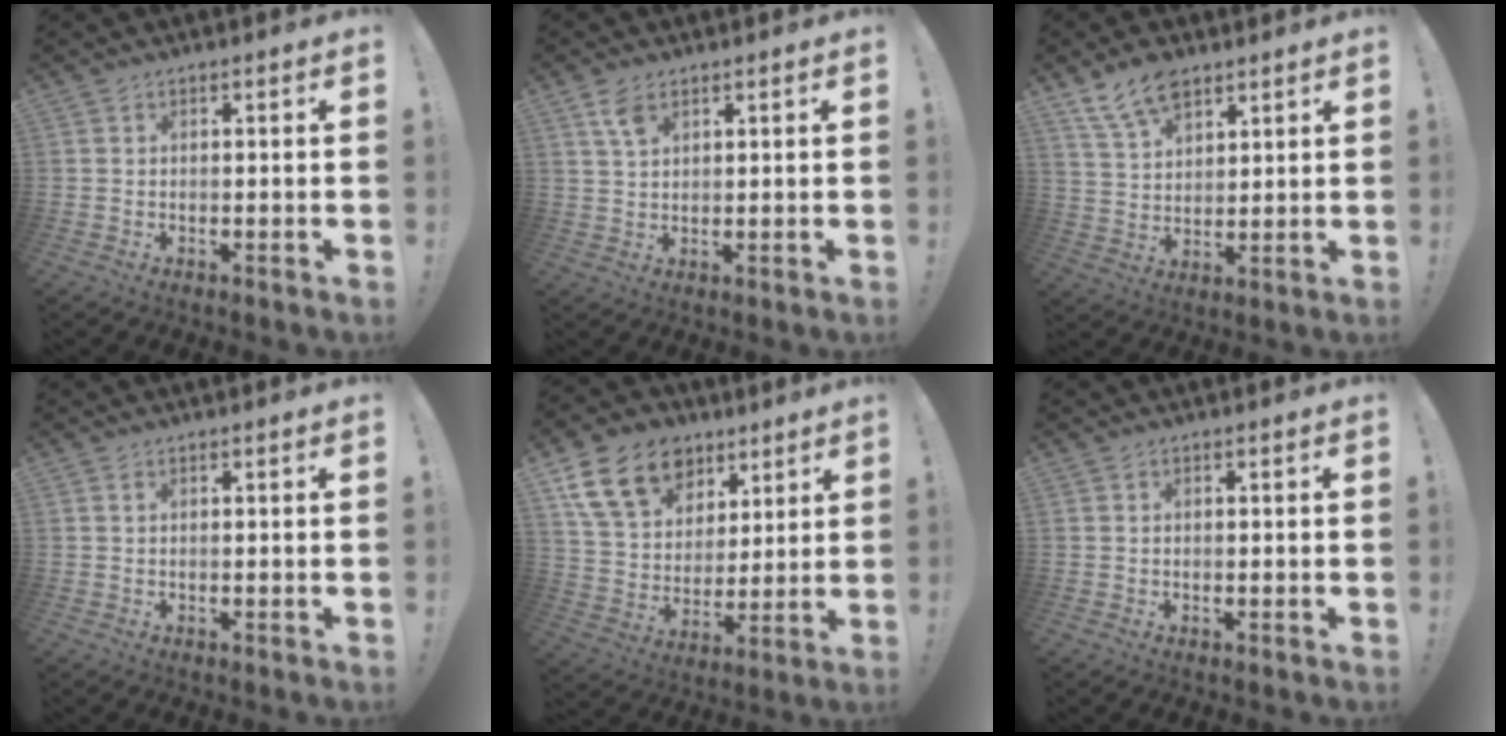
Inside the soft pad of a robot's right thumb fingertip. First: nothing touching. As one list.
[{"total": 4.7, "force": [2.7, 2.3, 3.1], "torque": [-0.057, -0.007, 0.050]}, {"total": 10.1, "force": [7.0, 5.3, 4.9], "torque": [-0.098, -0.029, 0.137]}, {"total": 0.6, "force": [0.2, 0.1, 0.5], "torque": [-0.019, 0.004, 0.005]}, {"total": 18.0, "force": [9.5, 12.9, 8.3], "torque": [-0.141, -0.036, 0.190]}, {"total": 0.0}]